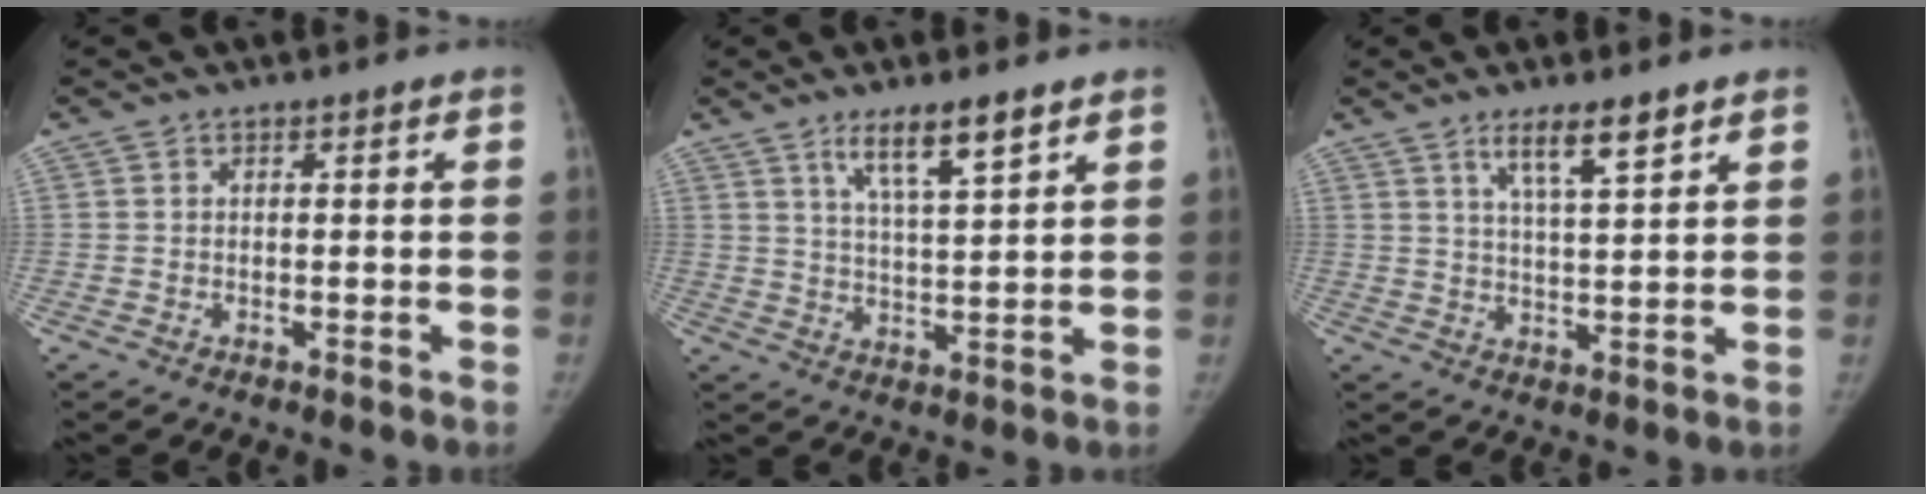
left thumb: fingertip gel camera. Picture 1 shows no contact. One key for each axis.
{"total": 7.9, "fx": 5.2, "fy": 1.4, "fz": 5.8, "tx": -0.094, "ty": -0.031, "tz": 0.098}
{"total": 6.6, "fx": 4.5, "fy": 1.2, "fz": 4.7, "tx": -0.073, "ty": -0.028, "tz": 0.082}